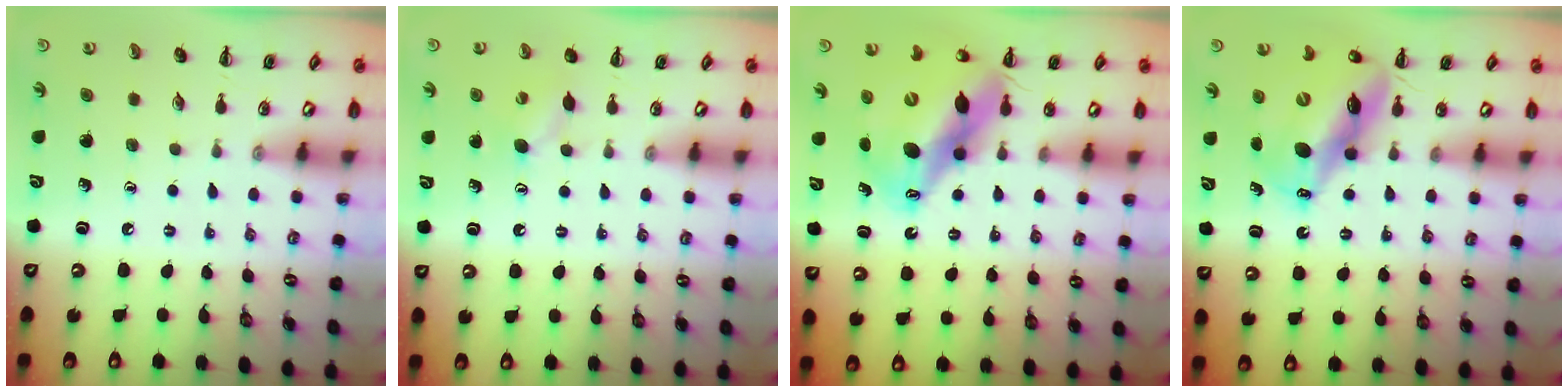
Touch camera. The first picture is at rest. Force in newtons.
{"total": 4.9, "press": 4.8, "slide": 0.9}
{"total": 14.7, "press": 14.1, "slide": 3.9}
{"total": 13.2, "press": 12.8, "slide": 3.6}